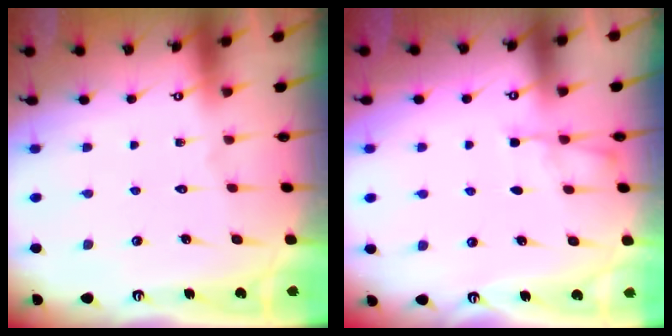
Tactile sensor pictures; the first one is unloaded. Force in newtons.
{"total": 4.0, "press": 4.0, "slide": 0.6}